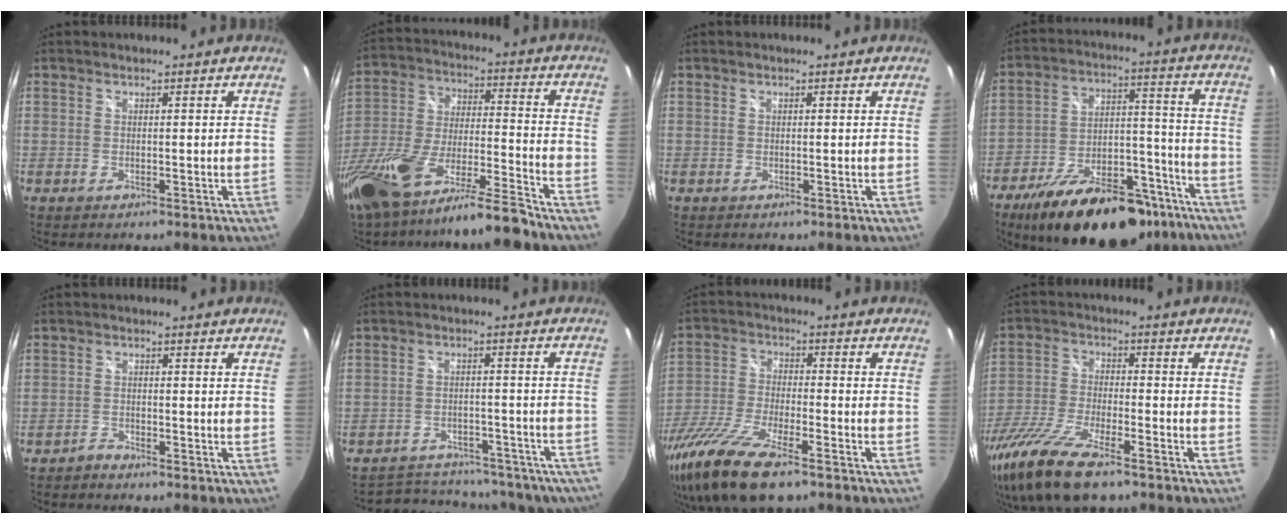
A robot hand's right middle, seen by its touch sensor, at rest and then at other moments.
{"total": 20.7, "force": [-15.8, 3.2, 12.9], "torque": [-0.263, -0.041, -0.280]}
{"total": 0.0}
{"total": 25.8, "force": [-18.8, 11.2, 13.7], "torque": [-0.232, 0.017, -0.258]}
{"total": 1.5, "force": [-1.5, 0.2, -0.1], "torque": [-0.004, -0.001, -0.030]}
{"total": 23.7, "force": [-20.2, 9.5, 8.2], "torque": [-0.155, 0.029, -0.230]}
{"total": 18.7, "force": [-13.0, 4.8, 12.6], "torque": [-0.270, -0.058, -0.245]}
{"total": 17.5, "force": [-12.5, 4.2, 11.4], "torque": [-0.250, -0.053, -0.237]}